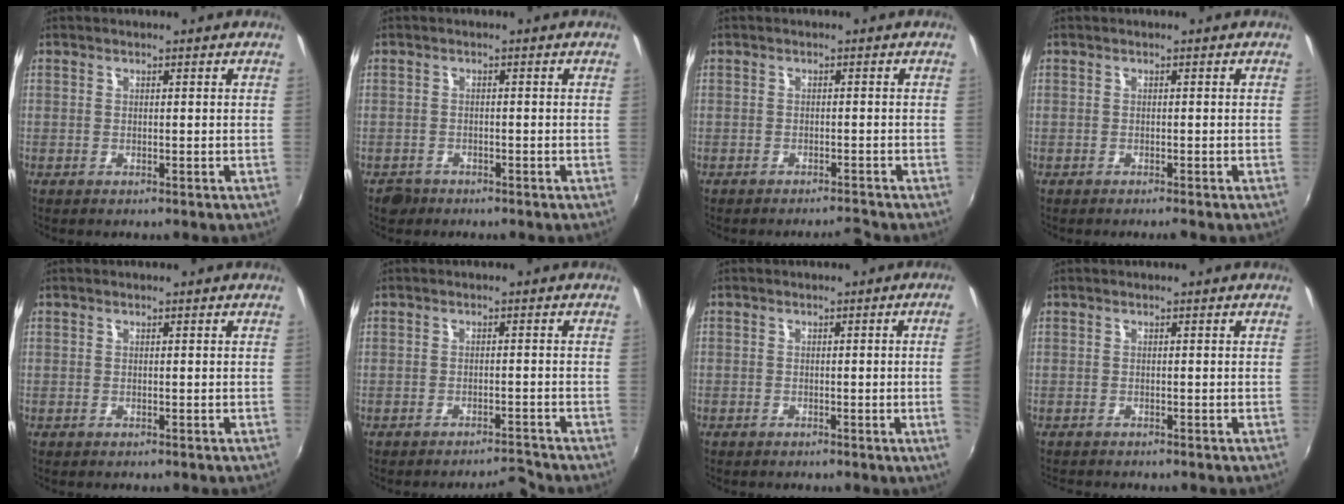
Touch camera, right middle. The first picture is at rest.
{"total": 2.4, "force": [-1.7, 1.6, 0.4], "torque": [-0.012, -0.002, -0.030]}
{"total": 2.2, "force": [-2.2, 0.0, 0.3], "torque": [-0.011, -0.004, -0.036]}
{"total": 0.8, "force": [-0.8, 0.0, 0.3], "torque": [-0.005, -0.005, -0.015]}
{"total": 0.0}
{"total": 3.1, "force": [-3.1, 0.0, 0.2], "torque": [-0.006, 0.000, -0.049]}
{"total": 2.9, "force": [-0.3, -1.5, 2.4], "torque": [-0.049, -0.010, 0.003]}
{"total": 1.7, "force": [-1.6, 0.1, 0.5], "torque": [-0.012, -0.011, -0.027]}